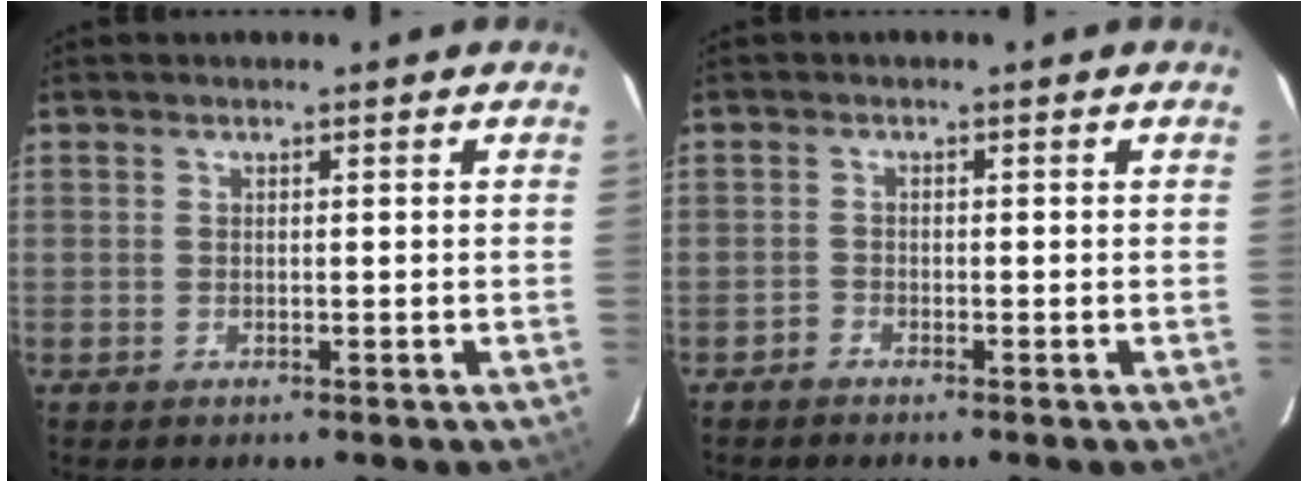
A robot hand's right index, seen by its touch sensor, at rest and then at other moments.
{"total": 1.0, "force": [-0.9, 0.2, -0.1], "torque": [-0.002, 0.002, -0.022]}